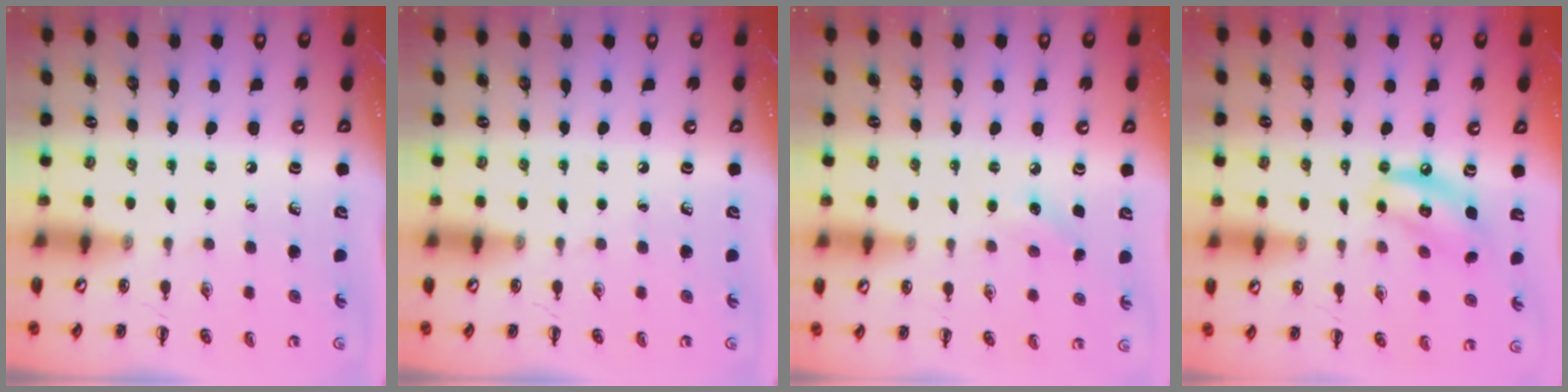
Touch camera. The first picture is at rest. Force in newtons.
{"total": 0.0}
{"total": 6.2, "press": 6.0, "slide": 1.7}
{"total": 9.5, "press": 9.3, "slide": 2.1}